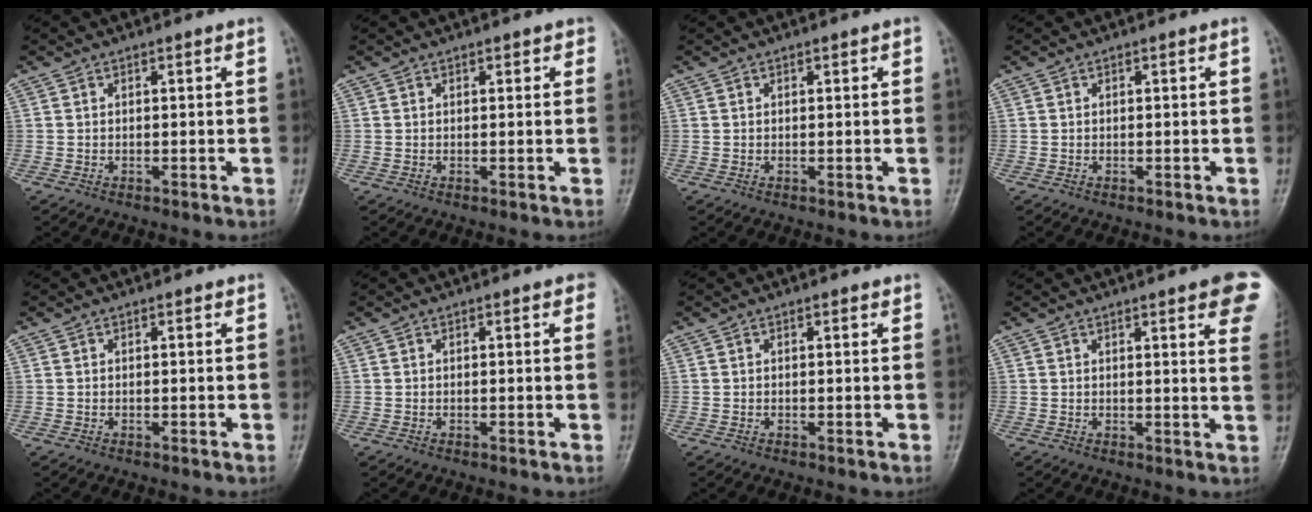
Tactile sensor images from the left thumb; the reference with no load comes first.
{"total": 1.6, "force": [1.0, 0.9, 0.9], "torque": [0.006, -0.001, 0.006]}
{"total": 0.7, "force": [0.4, 0.3, 0.5], "torque": [-0.001, 0.001, 0.002]}
{"total": 0.0}
{"total": 0.6, "force": [0.4, 0.3, 0.2], "torque": [-0.004, -0.002, 0.002]}
{"total": 2.8, "force": [1.7, 1.1, 1.9], "torque": [-0.005, 0.005, 0.012]}
{"total": 0.8, "force": [0.6, 0.4, 0.3], "torque": [-0.001, -0.003, 0.003]}
{"total": 11.2, "force": [6.3, 2.2, 9.0], "torque": [-0.085, -0.018, 0.062]}